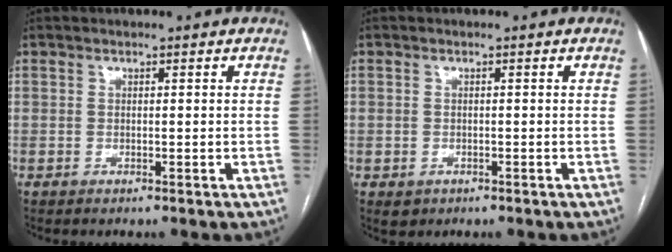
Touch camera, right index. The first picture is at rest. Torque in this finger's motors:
{"motor_torque": [-0.69, 0.06, -0.89, -0.21]}